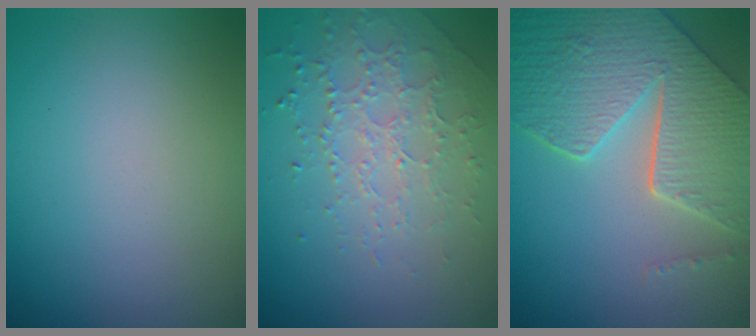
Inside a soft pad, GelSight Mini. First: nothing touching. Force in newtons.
{"total": 2.1, "press": 1.9, "slide": 0.9}
{"total": 8.4, "press": 6.1, "slide": 5.8}